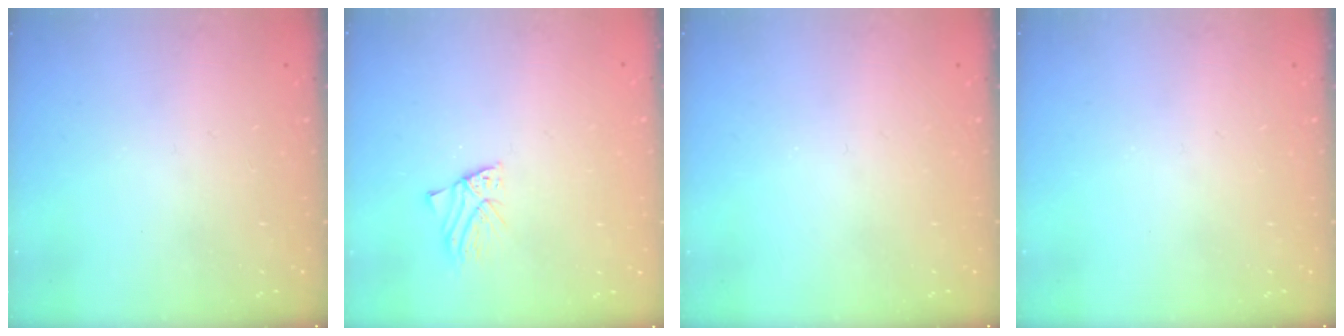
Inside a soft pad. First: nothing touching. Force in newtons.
{"total": 1.8, "press": 1.8, "slide": 0.1}
{"total": 0.0}
{"total": 0.0}